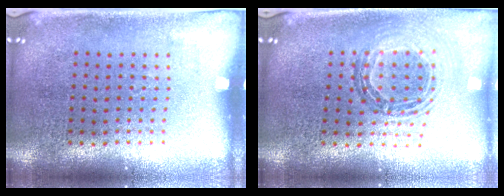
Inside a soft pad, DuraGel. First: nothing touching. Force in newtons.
{"total": 0.9, "press": 0.9, "slide": 0.1}